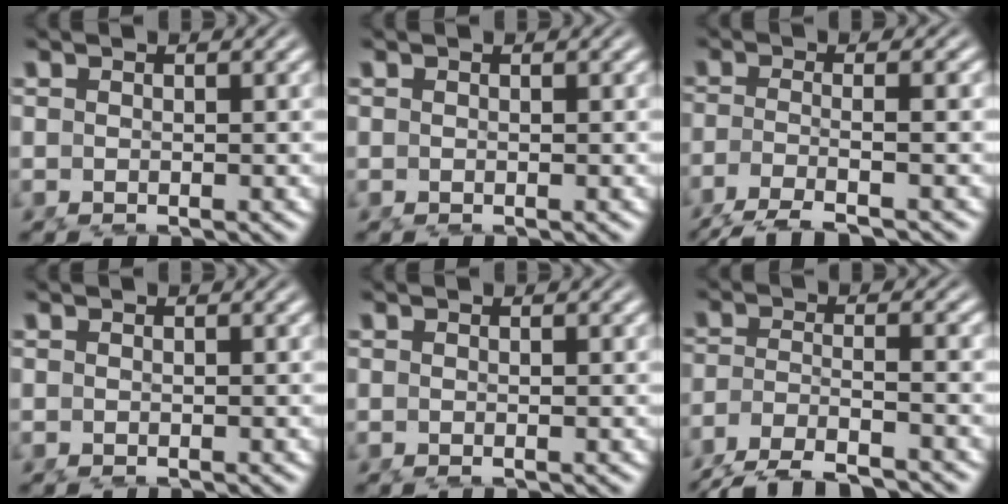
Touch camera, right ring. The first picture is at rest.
{"total": 0.0}
{"total": 5.4, "force": [-3.9, 0.5, 3.6], "torque": [-0.070, -0.026, -0.048]}
{"total": 0.0}
{"total": 0.8, "force": [0.1, -0.7, 0.2], "torque": [0.003, 0.003, 0.002]}
{"total": 6.2, "force": [-5.0, 1.9, 3.3], "torque": [-0.061, -0.023, -0.072]}